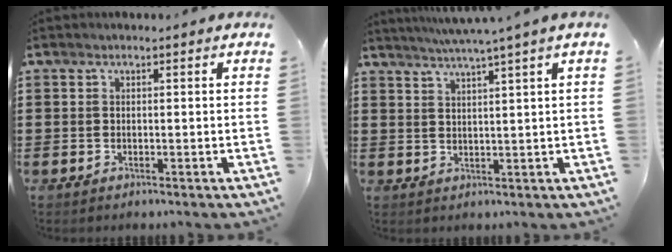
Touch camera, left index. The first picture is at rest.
{"total": 3.0, "force": [2.3, -1.2, 1.4], "torque": [-0.032, -0.014, 0.037]}